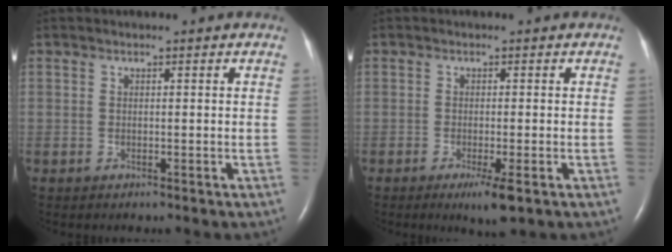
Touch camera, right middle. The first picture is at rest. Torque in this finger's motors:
{"motor_torque": [0.54, -0.29, 0.28, 0.06]}